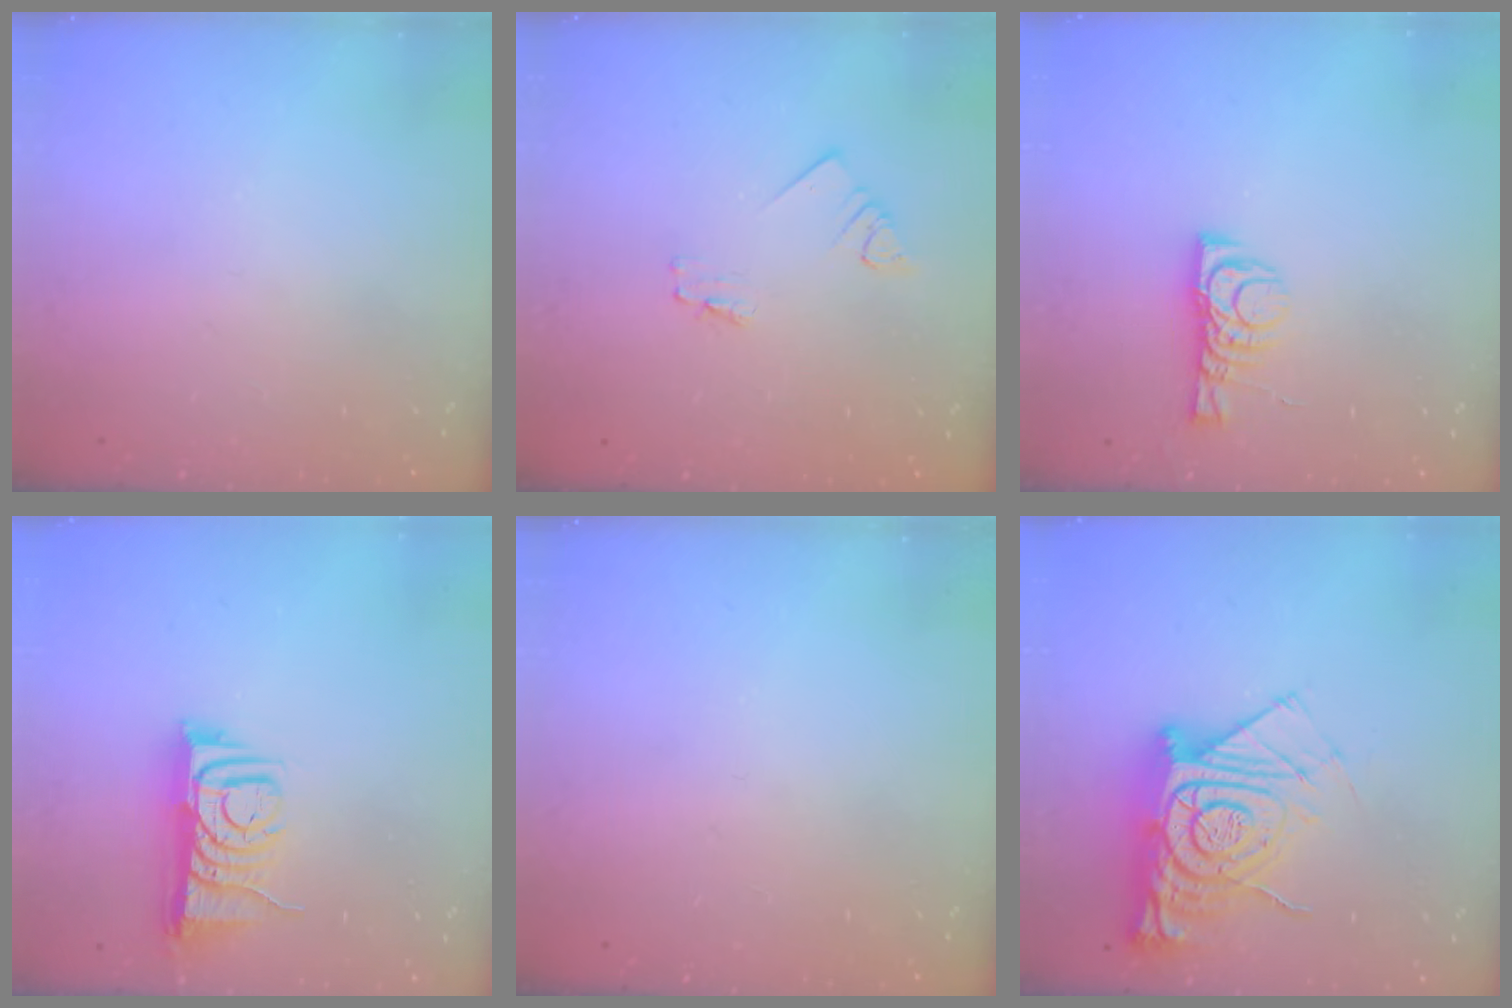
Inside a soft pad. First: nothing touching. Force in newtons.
{"total": 1.6, "press": 1.6, "slide": 0.1}
{"total": 7.0, "press": 6.9, "slide": 0.5}
{"total": 8.0, "press": 8.0, "slide": 0.4}
{"total": 0.0}
{"total": 17.8, "press": 17.7, "slide": 1.6}